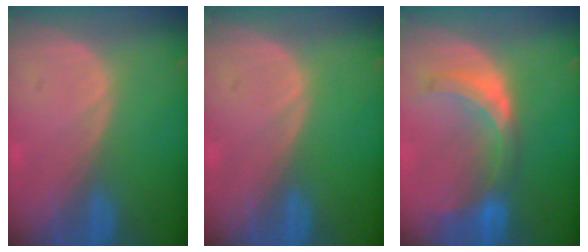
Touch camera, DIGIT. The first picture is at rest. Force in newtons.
{"total": 0.0}
{"total": 7.8, "press": 6.9, "slide": 3.7}